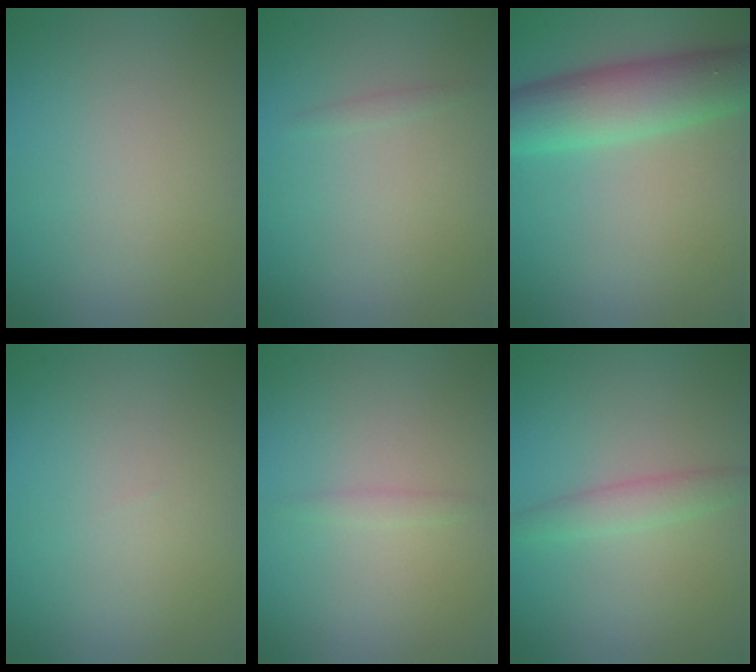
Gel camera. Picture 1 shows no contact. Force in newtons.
{"total": 0.6, "press": 0.5, "slide": 0.0}
{"total": 7.0, "press": 7.0, "slide": 0.1}
{"total": 0.0}
{"total": 0.8, "press": 0.8, "slide": 0.0}
{"total": 1.9, "press": 1.9, "slide": 0.1}